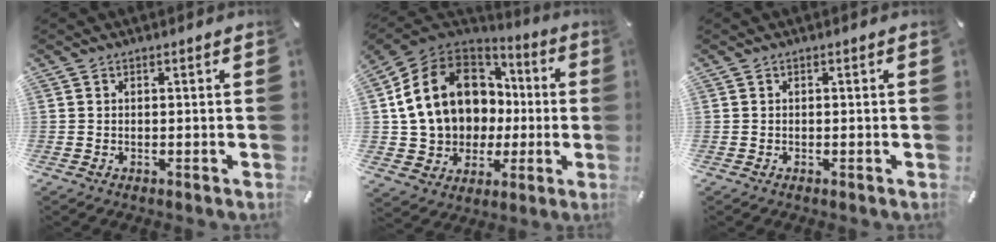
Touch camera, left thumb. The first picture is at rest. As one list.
[{"total": 17.7, "force": [3.2, 14.8, 9.2], "torque": [-0.196, -0.016, 0.076]}, {"total": 0.0}]